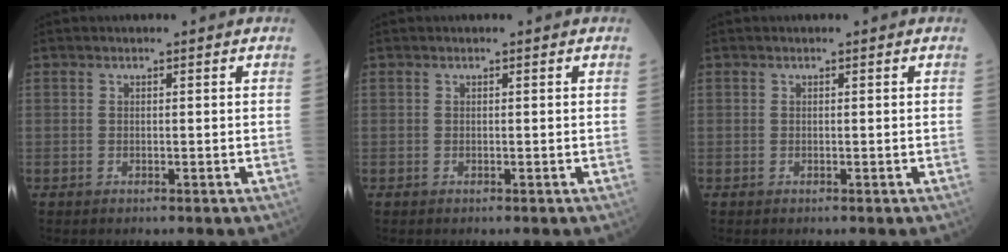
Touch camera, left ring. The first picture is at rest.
{"total": 0.0}
{"total": 0.0}